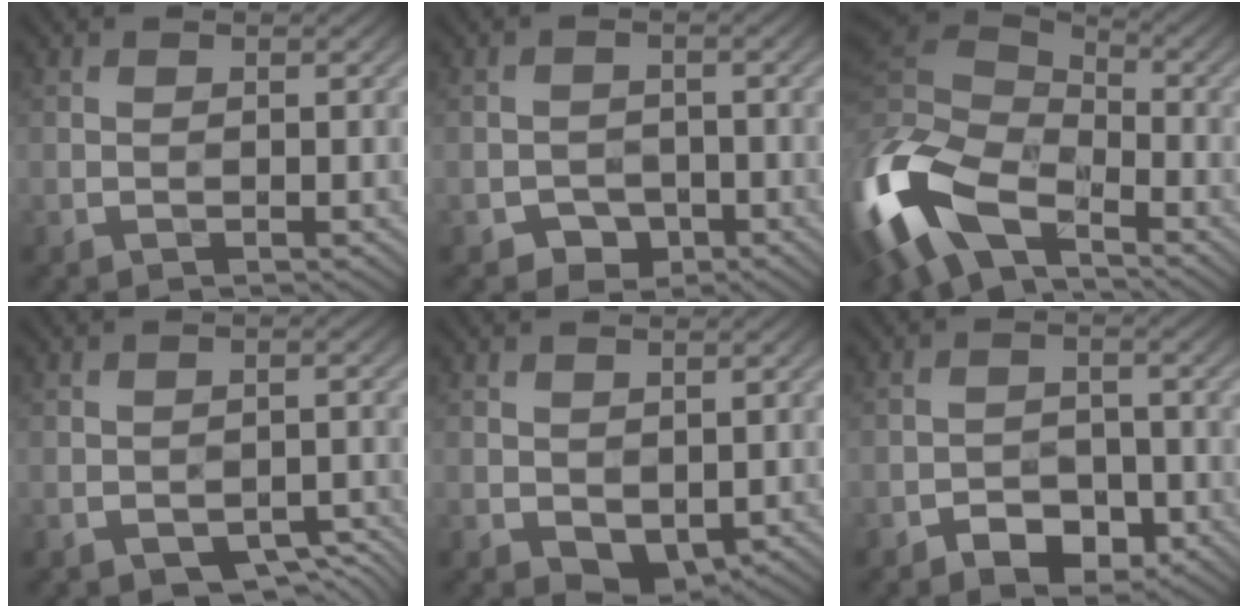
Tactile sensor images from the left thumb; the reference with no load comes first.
{"total": 2.4, "force": [-1.6, 1.8, 0.3], "torque": [-0.003, 0.001, -0.025]}
{"total": 17.4, "force": [-7.4, 10.5, 11.7], "torque": [-0.335, -0.044, -0.116]}
{"total": 5.7, "force": [-4.1, 3.0, 2.7], "torque": [-0.034, 0.004, -0.046]}
{"total": 3.5, "force": [-1.0, 2.5, 2.3], "torque": [-0.040, -0.014, -0.011]}
{"total": 4.5, "force": [-2.9, 2.6, 2.2], "torque": [-0.033, 0.001, -0.048]}